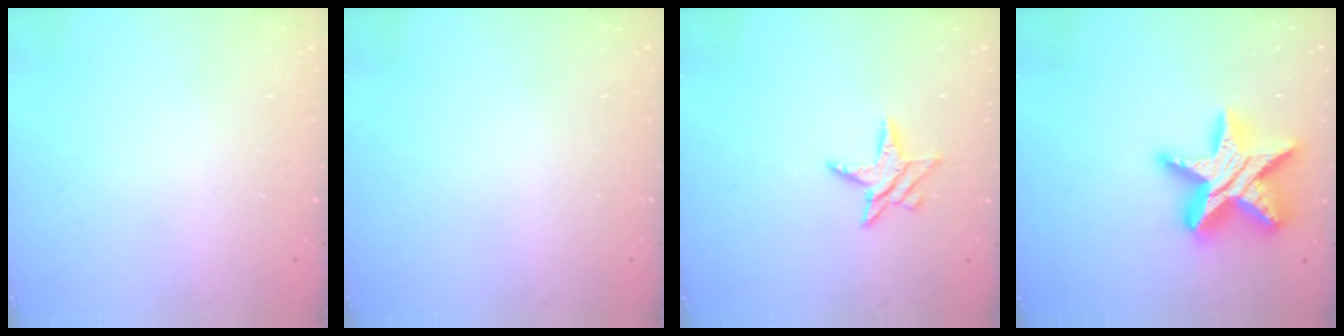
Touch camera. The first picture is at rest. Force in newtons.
{"total": 0.0}
{"total": 6.7, "press": 6.7, "slide": 0.2}
{"total": 19.7, "press": 19.7, "slide": 1.5}